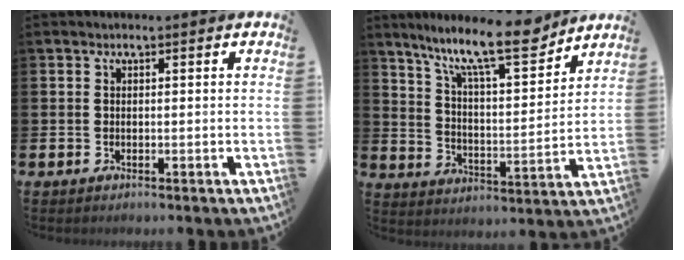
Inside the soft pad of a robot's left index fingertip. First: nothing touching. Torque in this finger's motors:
{"motor_torque": [1.29, -0.85, 0.78, 0.21]}